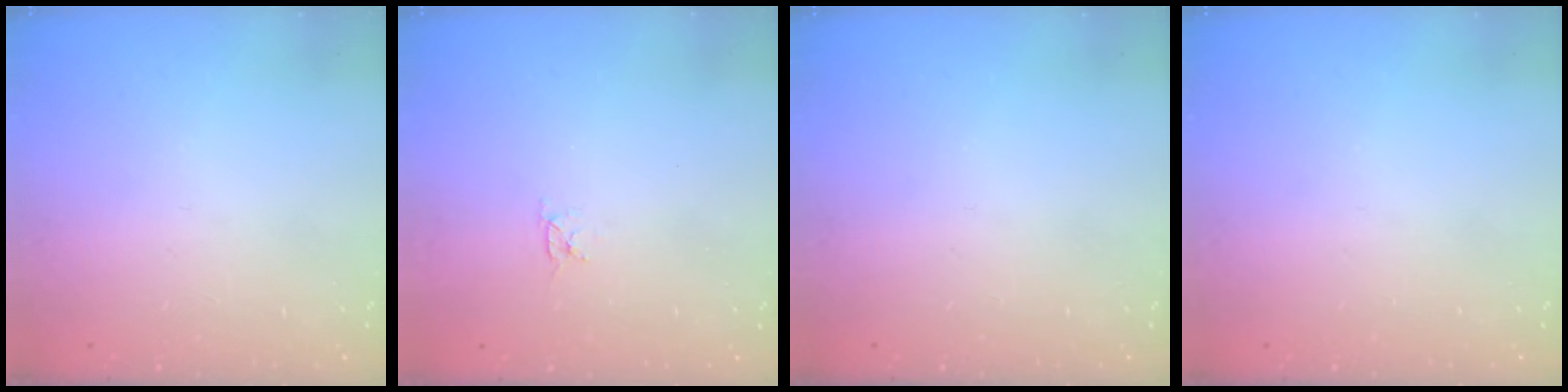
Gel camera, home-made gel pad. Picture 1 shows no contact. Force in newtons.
{"total": 2.8, "press": 2.8, "slide": 0.3}
{"total": 0.0}
{"total": 0.0}